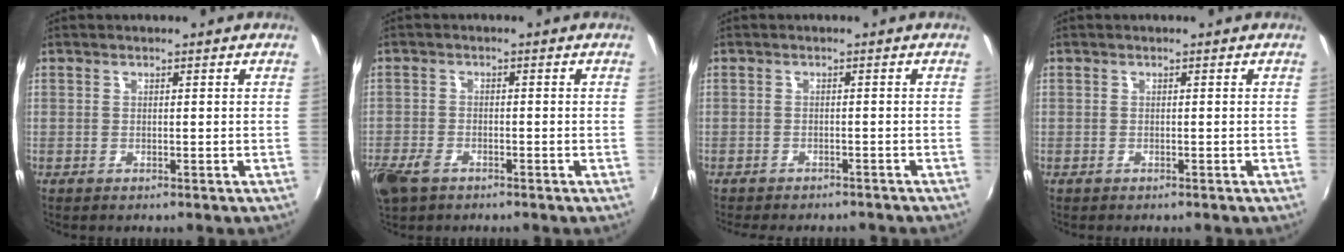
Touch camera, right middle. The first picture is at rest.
{"total": 6.2, "force": [-4.1, 3.1, 3.4], "torque": [-0.094, -0.016, -0.079]}
{"total": 6.6, "force": [-5.9, 1.7, 2.5], "torque": [-0.062, -0.014, -0.083]}
{"total": 0.5, "force": [-0.5, 0.2, 0.0], "torque": [-0.004, 0.000, -0.008]}